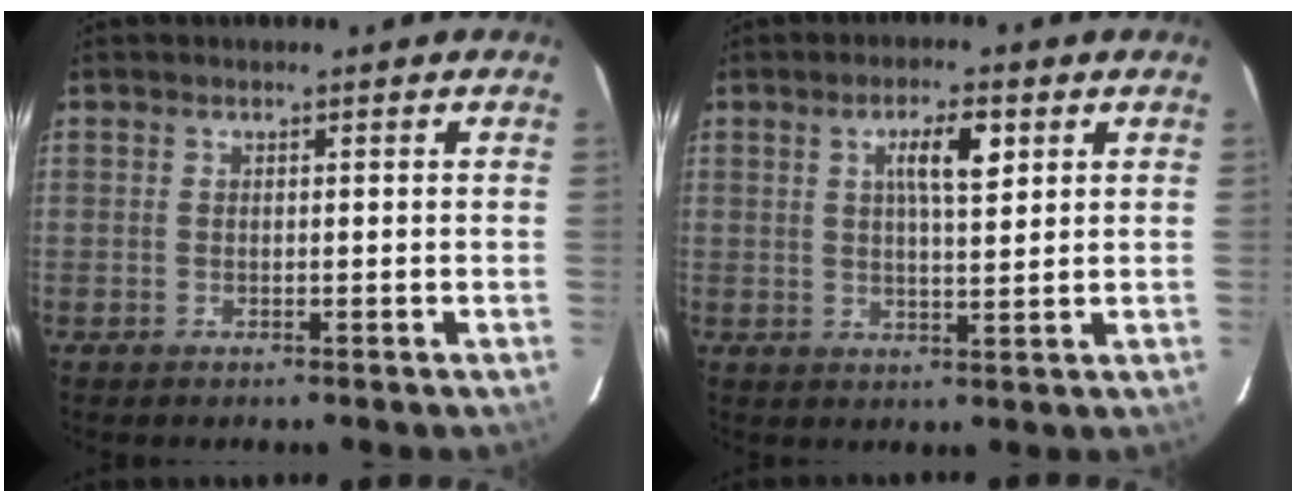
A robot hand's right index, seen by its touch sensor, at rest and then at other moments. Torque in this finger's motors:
{"motor_torque": [0.31, 0.06, 0.34, 0.08]}